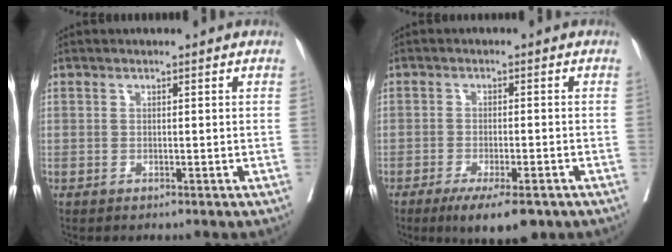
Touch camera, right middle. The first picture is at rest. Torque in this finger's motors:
{"motor_torque": [0.65, -0.50, 0.12, 0.04]}